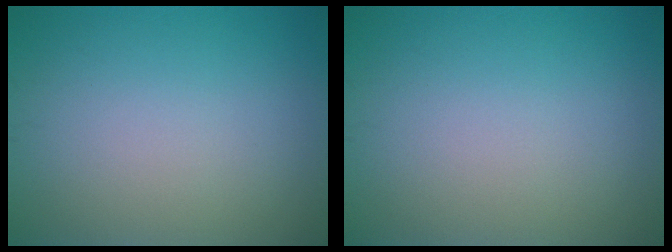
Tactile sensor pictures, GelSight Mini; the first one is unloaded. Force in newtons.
{"total": 0.0}